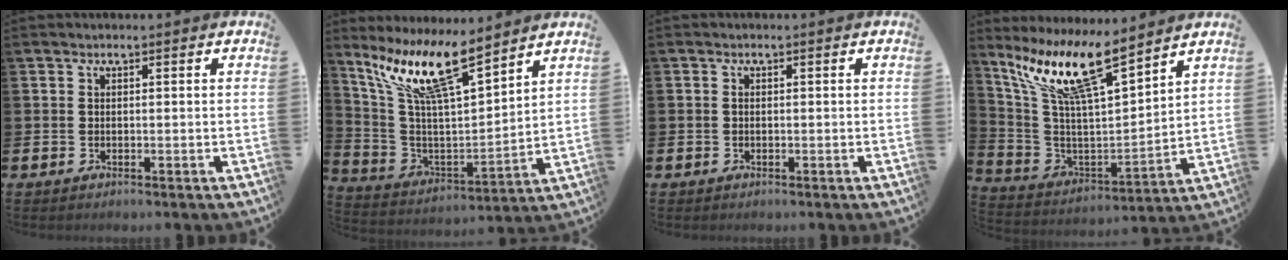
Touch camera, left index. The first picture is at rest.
{"total": 12.3, "force": [9.3, 2.1, 7.7], "torque": [-0.185, -0.044, 0.162]}
{"total": 0.5, "force": [-0.1, 0.5, 0.2], "torque": [0.004, 0.000, -0.005]}
{"total": 12.5, "force": [9.4, 2.1, 8.1], "torque": [-0.192, -0.051, 0.163]}